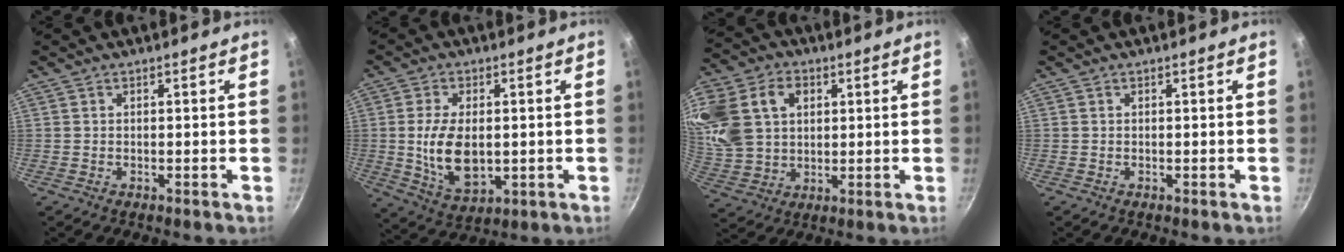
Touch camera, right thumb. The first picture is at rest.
{"total": 11.3, "force": [-0.1, 6.5, 9.2], "torque": [-0.163, -0.011, 0.009]}
{"total": 22.4, "force": [6.8, 16.7, 13.2], "torque": [-0.292, 0.021, 0.131]}
{"total": 0.0}